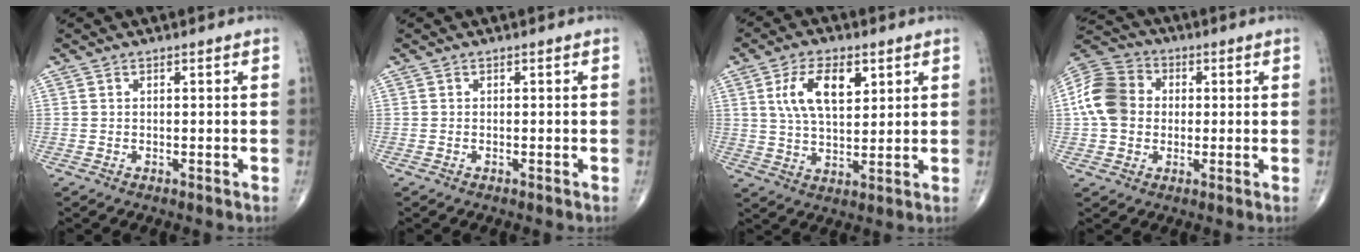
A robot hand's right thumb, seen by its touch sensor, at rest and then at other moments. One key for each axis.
{"total": 0.0}
{"total": 10.3, "fx": 3.8, "fy": 5.2, "fz": 8.0, "tx": -0.135, "ty": -0.011, "tz": 0.073}
{"total": 12.0, "fx": 0.5, "fy": 9.9, "fz": 6.8, "tx": -0.121, "ty": 0.027, "tz": -0.002}